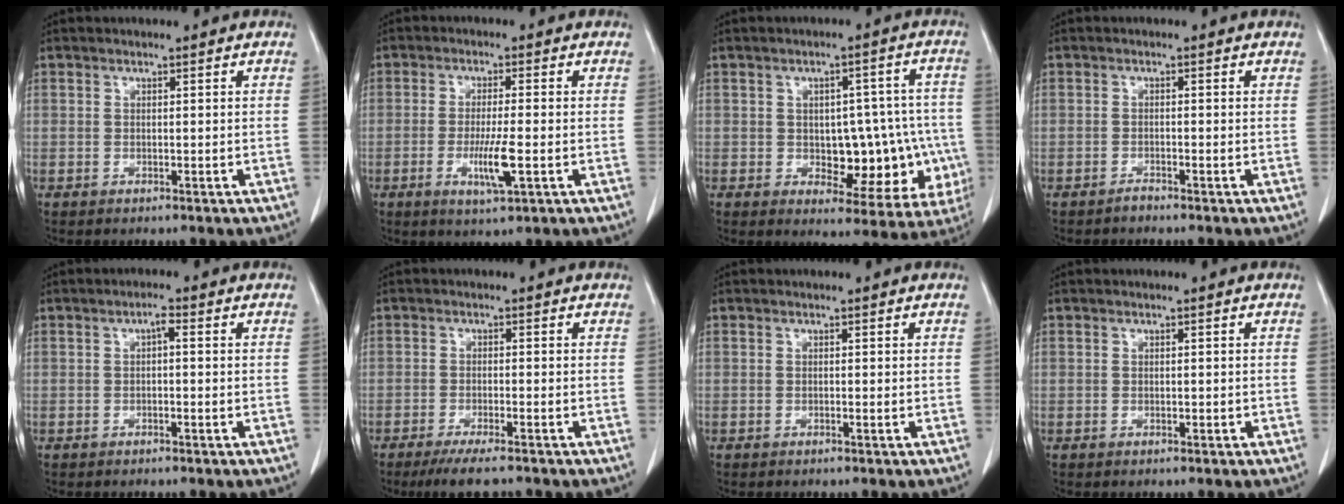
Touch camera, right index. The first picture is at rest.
{"total": 5.7, "force": [-1.7, 0.3, 5.5], "torque": [-0.103, -0.011, -0.026]}
{"total": 13.0, "force": [-2.5, 7.0, 10.7], "torque": [-0.108, 0.030, -0.012]}
{"total": 0.7, "force": [-0.7, 0.1, 0.1], "torque": [0.005, 0.002, -0.012]}
{"total": 1.5, "force": [0.2, 0.4, 1.4], "torque": [-0.019, 0.007, 0.005]}
{"total": 6.1, "force": [-4.8, 0.8, 3.7], "torque": [-0.054, -0.012, -0.074]}
{"total": 0.0}
{"total": 0.0}